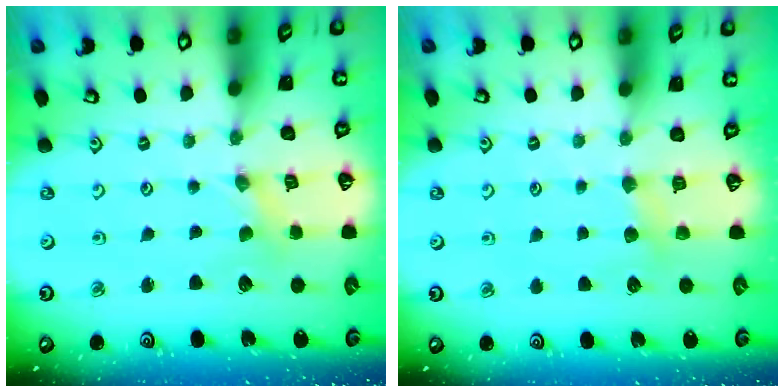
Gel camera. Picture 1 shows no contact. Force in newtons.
{"total": 4.1, "press": 4.1, "slide": 0.5}